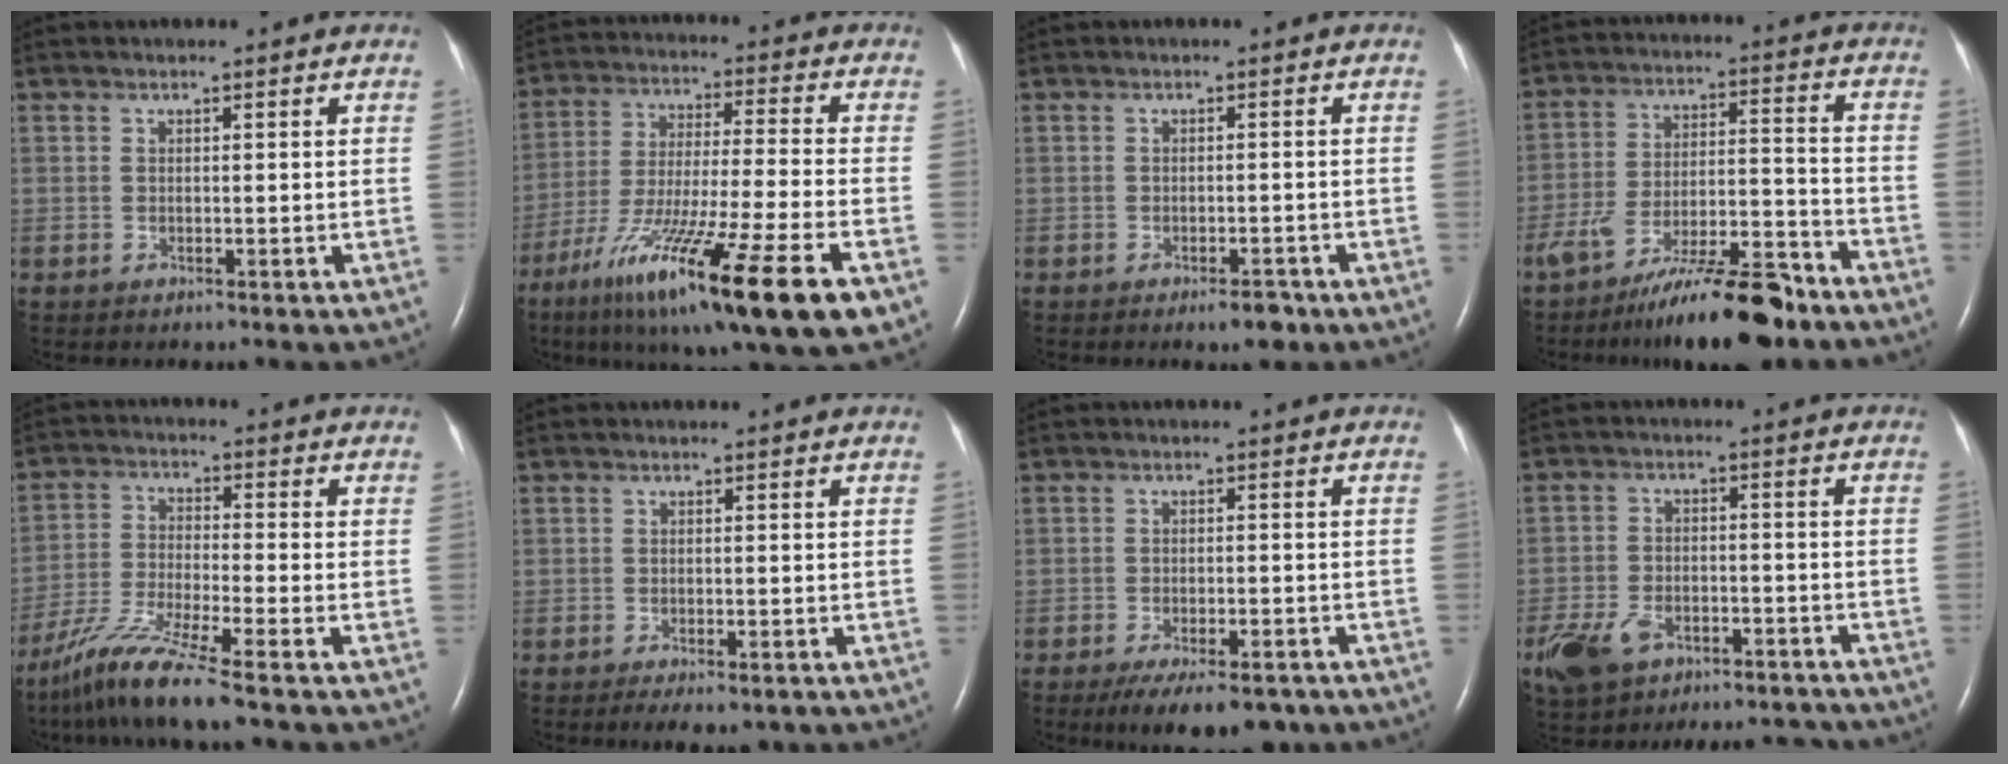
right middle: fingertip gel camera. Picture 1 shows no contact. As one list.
[{"total": 21.3, "force": [-11.5, 0.7, 17.9], "torque": [-0.279, -0.059, -0.198]}, {"total": 2.4, "force": [-1.7, 0.8, 1.5], "torque": [-0.019, 0.000, -0.020]}, {"total": 14.9, "force": [-11.6, 2.6, 9.1], "torque": [-0.145, 0.007, -0.191]}, {"total": 9.3, "force": [-7.1, -1.0, 5.9], "torque": [-0.121, -0.037, -0.136]}, {"total": 4.7, "force": [-3.4, 1.6, 2.8], "torque": [-0.040, -0.008, -0.047]}, {"total": 10.4, "force": [-8.0, 3.4, 5.7], "torque": [-0.076, -0.008, -0.115]}, {"total": 11.3, "force": [-8.4, 5.4, 5.3], "torque": [-0.101, 0.009, -0.135]}]